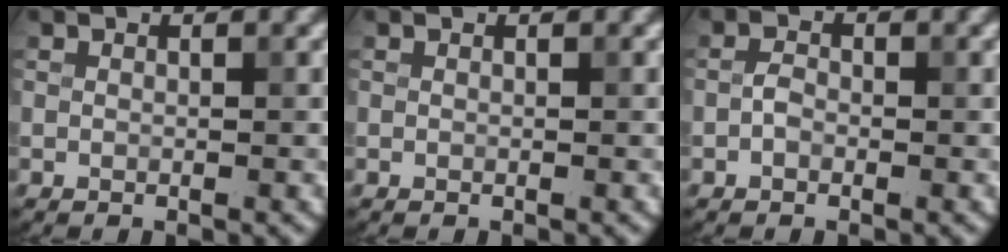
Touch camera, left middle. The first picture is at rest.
{"total": 0.0}
{"total": 1.2, "force": [-0.5, 0.8, 0.7], "torque": [-0.015, 0.003, -0.014]}